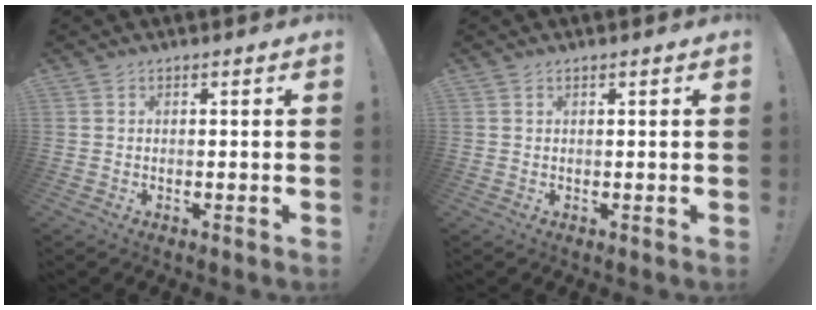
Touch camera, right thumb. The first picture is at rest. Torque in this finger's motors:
{"motor_torque": [0.10, 0.01, -0.09, 0.17, 0.04]}